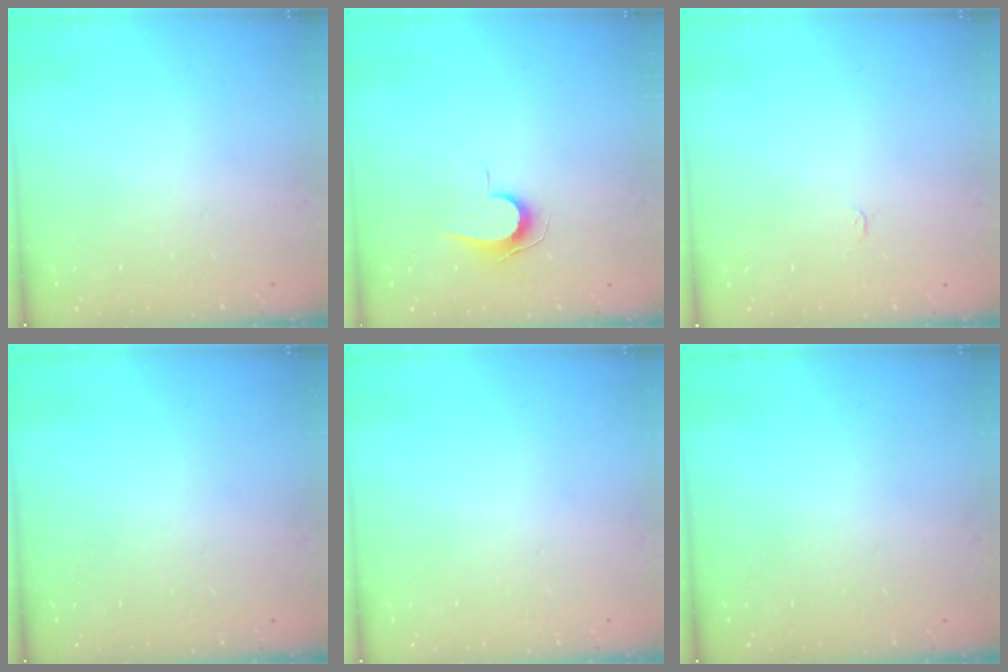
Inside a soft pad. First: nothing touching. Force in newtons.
{"total": 6.9, "press": 6.8, "slide": 0.7}
{"total": 2.4, "press": 2.4, "slide": 0.3}
{"total": 0.0}
{"total": 0.0}
{"total": 0.0}